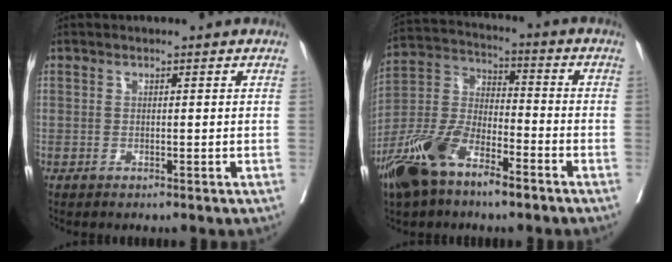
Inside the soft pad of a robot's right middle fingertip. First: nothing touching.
{"total": 14.1, "force": [-8.8, 5.4, 9.6], "torque": [-0.211, -0.010, -0.172]}